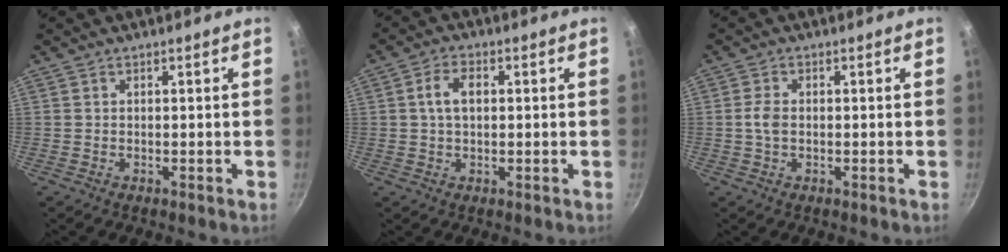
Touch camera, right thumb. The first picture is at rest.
{"total": 4.8, "force": [0.7, 2.9, 3.8], "torque": [-0.064, 0.011, 0.011]}
{"total": 2.7, "force": [-0.2, 1.6, 2.1], "torque": [-0.045, 0.008, -0.005]}